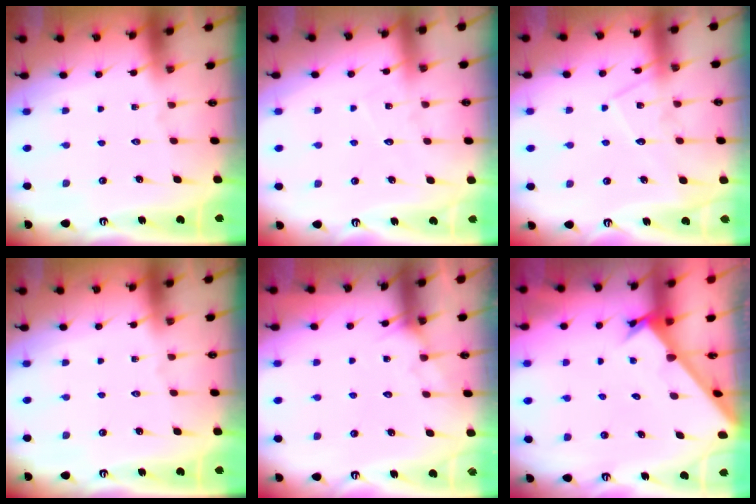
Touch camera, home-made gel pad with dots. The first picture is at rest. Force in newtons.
{"total": 3.8, "press": 3.7, "slide": 0.3}
{"total": 9.5, "press": 9.5, "slide": 0.6}
{"total": 0.0}
{"total": 5.5, "press": 5.5, "slide": 0.5}
{"total": 2.7, "press": 2.7, "slide": 0.2}